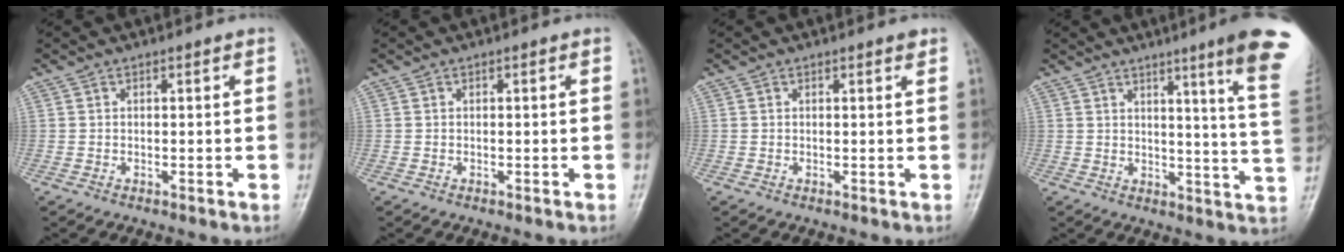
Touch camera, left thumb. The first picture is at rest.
{"total": 0.0}
{"total": 0.7, "force": [0.6, 0.1, 0.4], "torque": [-0.006, -0.004, 0.007]}
{"total": 15.2, "force": [9.1, -0.3, 12.2], "torque": [-0.144, -0.060, 0.099]}